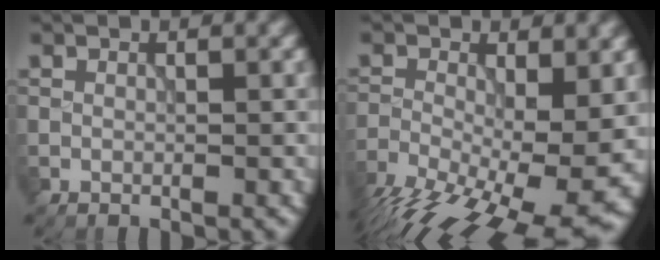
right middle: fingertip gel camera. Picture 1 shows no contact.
{"total": 15.1, "force": [-6.4, 6.3, 12.1], "torque": [-0.221, -0.027, -0.093]}